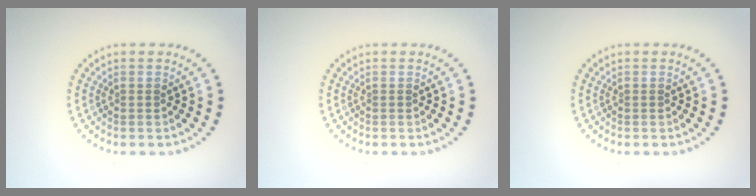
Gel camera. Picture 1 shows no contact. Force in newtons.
{"total": 0.0}
{"total": 0.0}